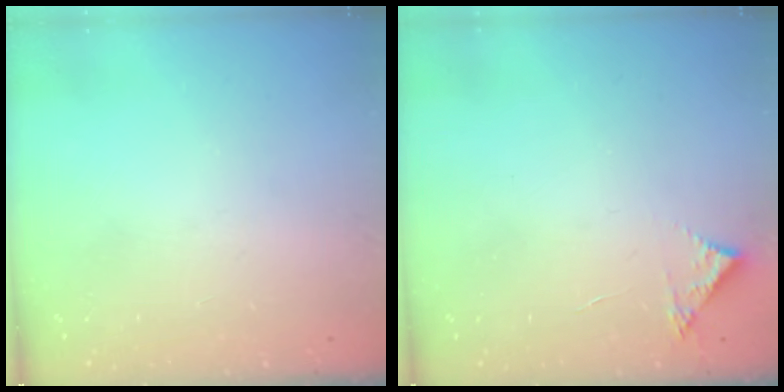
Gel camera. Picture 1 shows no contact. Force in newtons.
{"total": 3.6, "press": 3.6, "slide": 0.1}